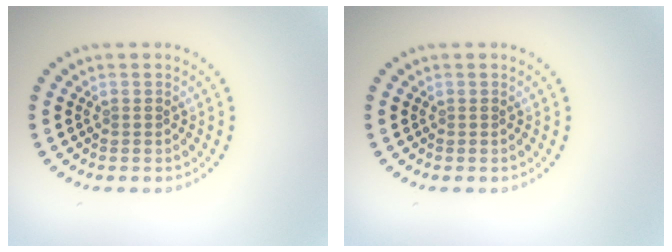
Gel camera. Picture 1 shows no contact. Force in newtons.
{"total": 0.0}